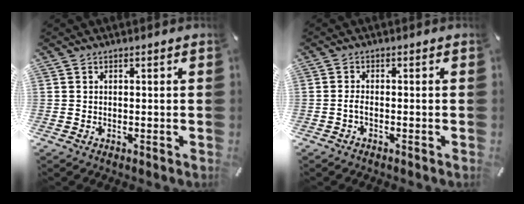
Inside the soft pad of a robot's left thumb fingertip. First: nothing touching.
{"total": 1.7, "force": [-0.8, 0.5, 1.4], "torque": [-0.026, 0.003, -0.015]}